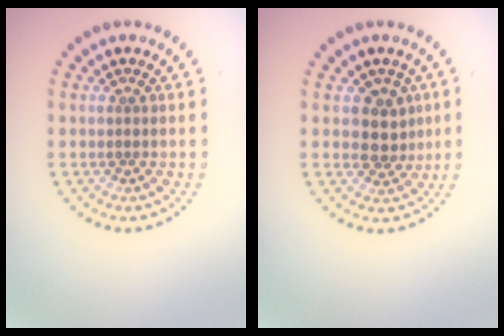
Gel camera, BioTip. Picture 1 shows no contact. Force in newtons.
{"total": 2.8, "press": 2.5, "slide": 1.3}